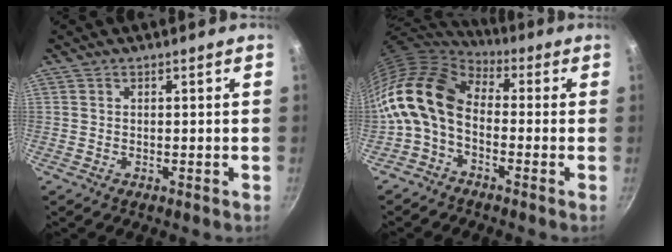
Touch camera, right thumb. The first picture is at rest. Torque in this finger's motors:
{"motor_torque": [1.64, 3.37, 1.91, -0.86, 0.51]}